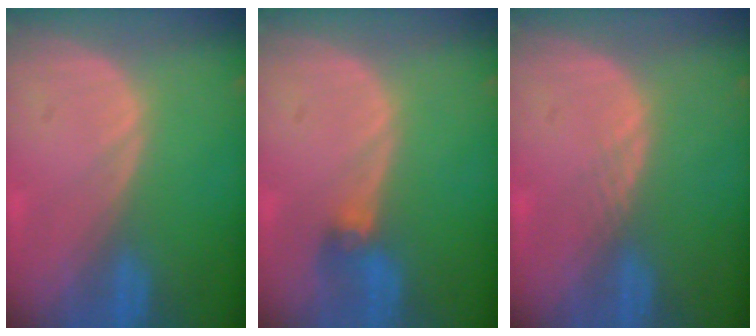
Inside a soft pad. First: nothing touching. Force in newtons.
{"total": 2.8, "press": 2.6, "slide": 1.1}
{"total": 1.0, "press": 0.8, "slide": 0.5}